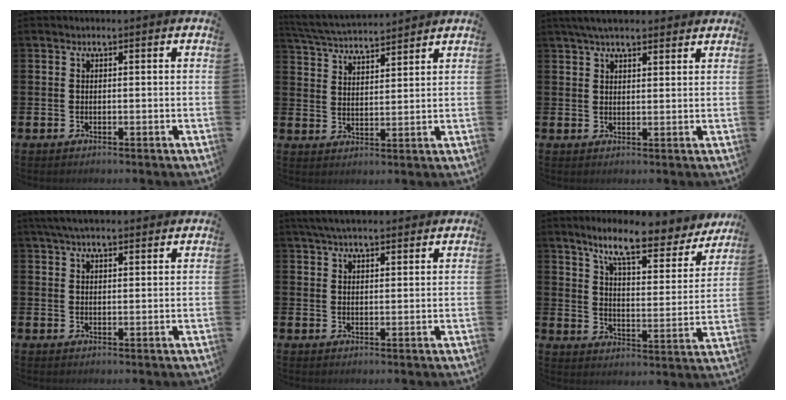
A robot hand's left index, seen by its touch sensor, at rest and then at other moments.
{"total": 4.8, "force": [4.8, 0.4, 0.5], "torque": [-0.027, -0.031, 0.083]}
{"total": 4.3, "force": [3.9, 1.1, 1.6], "torque": [-0.036, -0.007, 0.071]}
{"total": 4.2, "force": [3.7, 0.9, 1.7], "torque": [-0.035, -0.007, 0.068]}
{"total": 4.5, "force": [4.1, 0.9, 1.6], "torque": [-0.035, -0.010, 0.076]}
{"total": 9.5, "force": [8.0, 1.8, 4.7], "torque": [-0.106, -0.049, 0.133]}